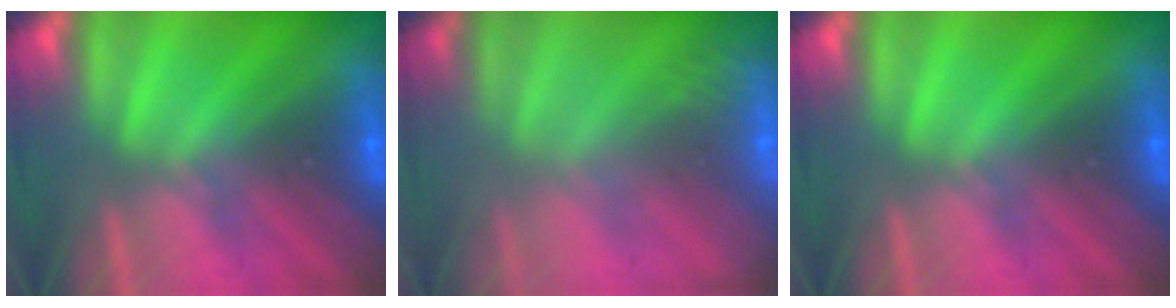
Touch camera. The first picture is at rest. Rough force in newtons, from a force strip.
{"total": 2.4}
{"total": 0.0}